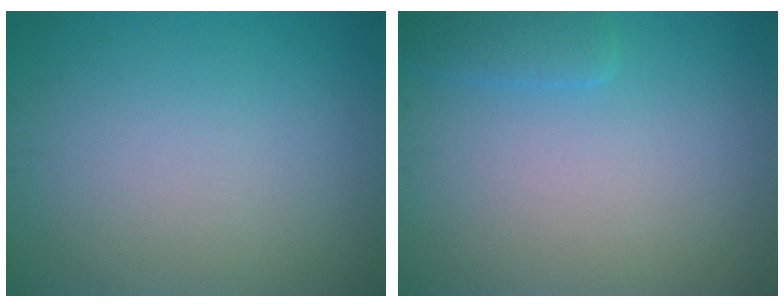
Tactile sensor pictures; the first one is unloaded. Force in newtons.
{"total": 1.6, "press": 1.6, "slide": 0.1}